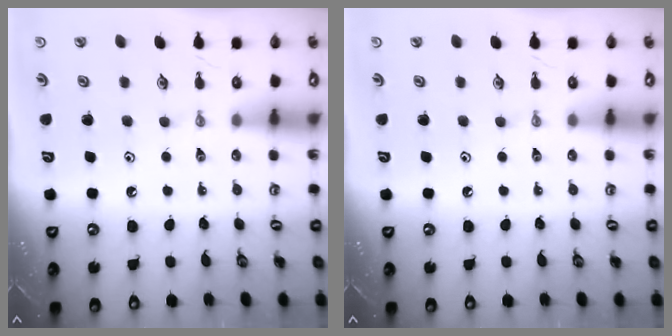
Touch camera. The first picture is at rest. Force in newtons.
{"total": 0.0}